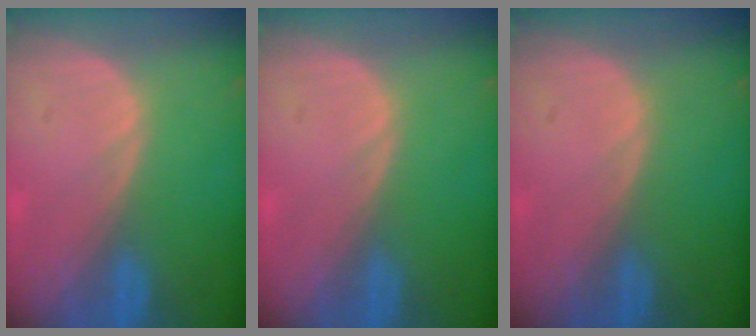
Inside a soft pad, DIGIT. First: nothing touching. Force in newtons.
{"total": 0.0}
{"total": 0.0}